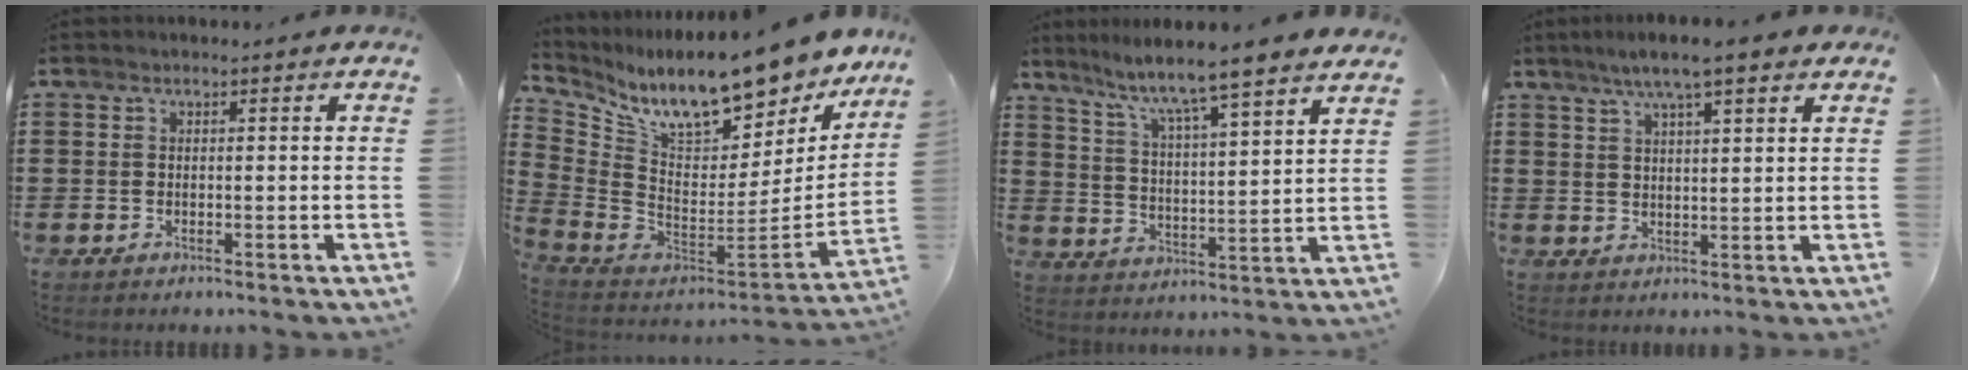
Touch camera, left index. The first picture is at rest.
{"total": 12.4, "force": [10.7, 2.1, 5.9], "torque": [-0.135, -0.092, 0.179]}
{"total": 6.2, "force": [5.5, -0.9, 2.6], "torque": [-0.076, -0.045, 0.085]}
{"total": 5.9, "force": [4.5, 0.5, 3.9], "torque": [-0.085, 0.000, 0.078]}